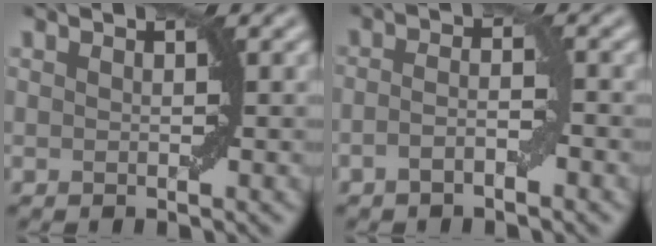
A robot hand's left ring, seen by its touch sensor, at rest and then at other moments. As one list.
[{"total": 2.2, "force": [-1.1, 0.5, 1.8], "torque": [-0.036, 0.005, -0.024]}]